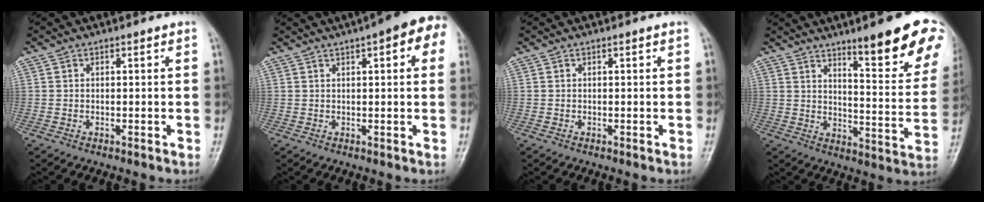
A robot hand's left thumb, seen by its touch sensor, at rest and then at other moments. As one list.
[{"total": 10.0, "force": [4.6, 3.1, 8.4], "torque": [-0.085, 0.015, 0.048]}, {"total": 0.0}, {"total": 17.1, "force": [10.8, 3.1, 12.9], "torque": [-0.127, -0.070, 0.151]}]